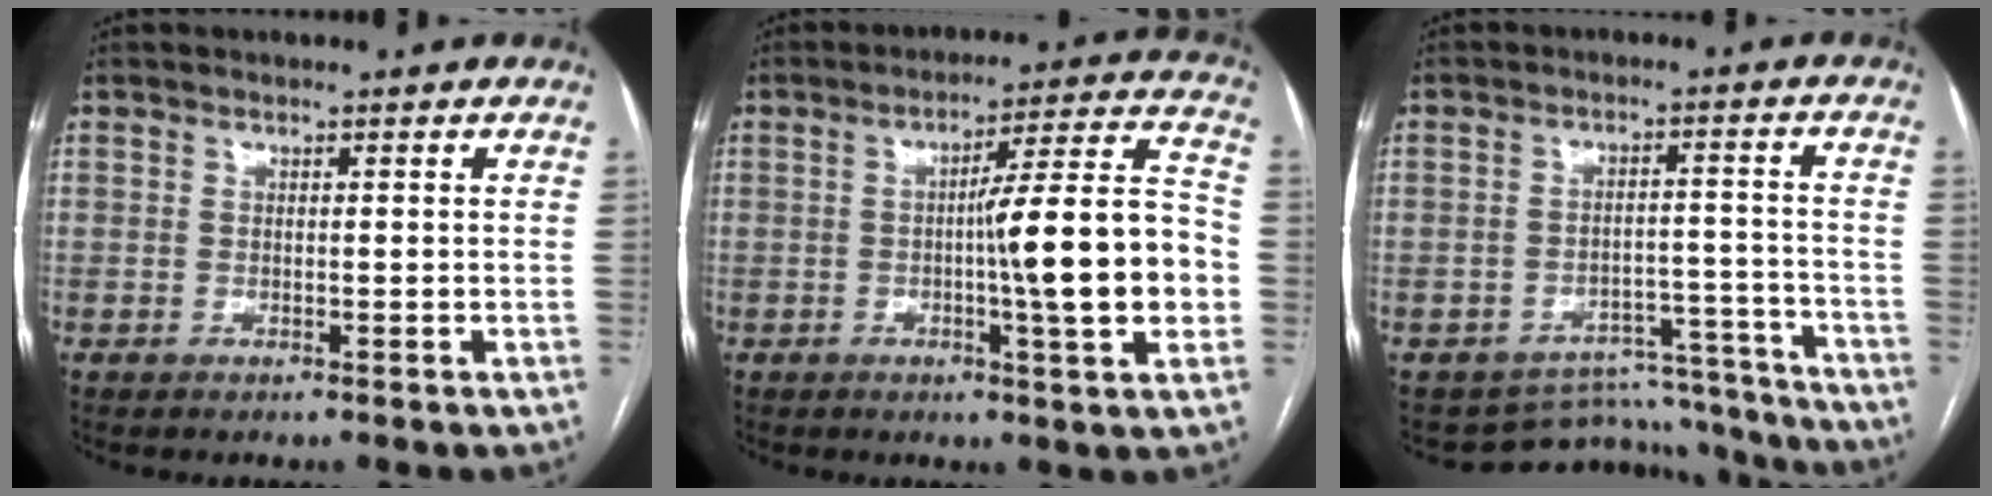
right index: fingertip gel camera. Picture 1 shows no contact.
{"total": 15.1, "force": [-2.2, 0.5, 14.9], "torque": [-0.213, 0.013, -0.034]}
{"total": 11.0, "force": [-10.3, 3.6, -0.6], "torque": [0.028, 0.052, -0.137]}